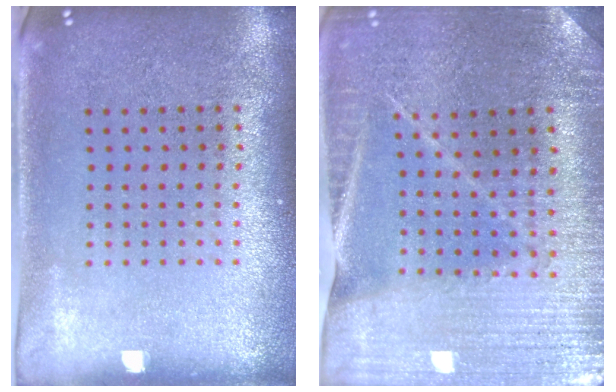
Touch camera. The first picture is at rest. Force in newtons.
{"total": 2.3, "press": 2.3, "slide": 0.1}